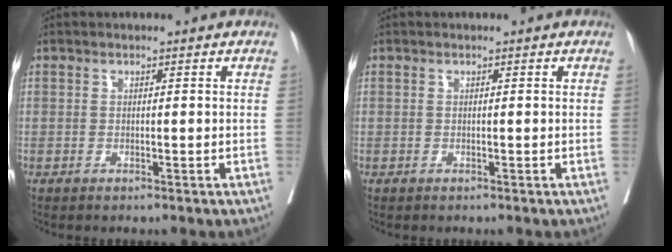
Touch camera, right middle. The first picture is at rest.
{"total": 0.0}